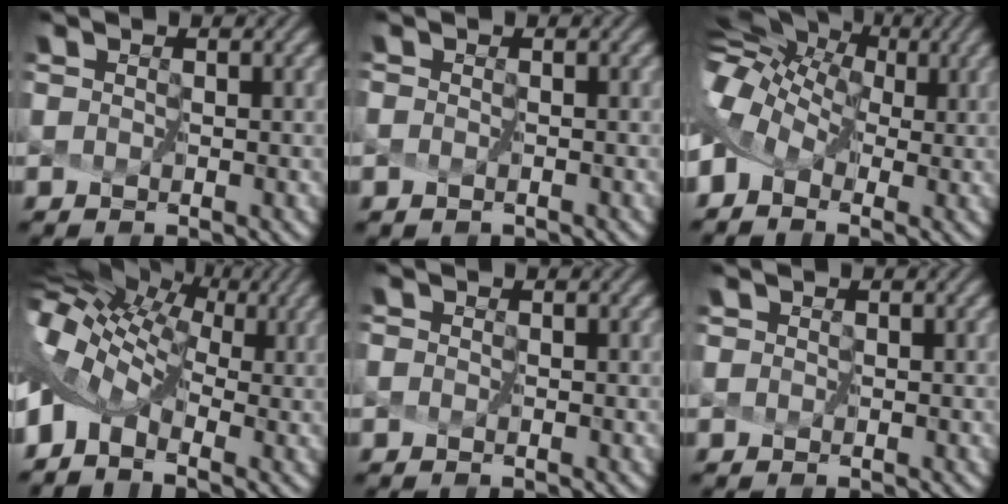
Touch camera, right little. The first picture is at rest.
{"total": 0.7, "force": [-0.7, 0.3, 0.1], "torque": [-0.005, -0.003, -0.006]}
{"total": 10.4, "force": [1.8, 7.6, 6.9], "torque": [-0.140, 0.029, 0.023]}
{"total": 9.8, "force": [1.4, 6.4, 7.3], "torque": [-0.154, 0.011, 0.036]}
{"total": 0.0}
{"total": 0.5, "force": [0.3, 0.4, 0.2], "torque": [-0.007, 0.005, 0.002]}